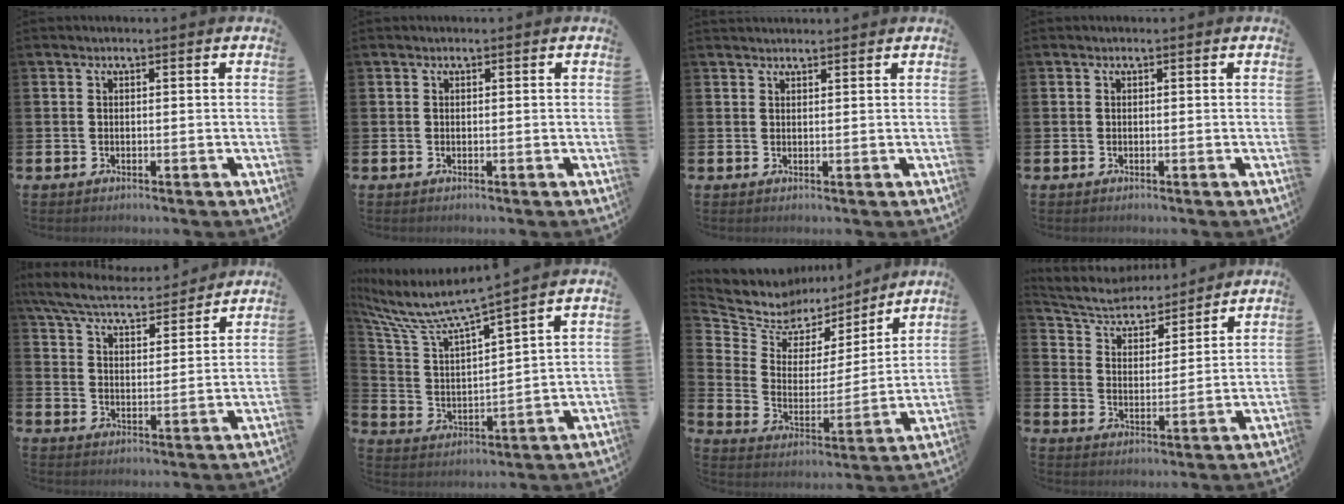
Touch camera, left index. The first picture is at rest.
{"total": 0.0}
{"total": 1.4, "force": [1.3, 0.3, 0.1], "torque": [0.011, -0.005, 0.021]}
{"total": 0.0}
{"total": 6.7, "force": [6.2, 1.4, 2.1], "torque": [-0.065, -0.037, 0.108]}
{"total": 6.7, "force": [5.9, 0.3, 3.1], "torque": [-0.092, -0.043, 0.093]}
{"total": 7.7, "force": [6.8, 3.7, 0.1], "torque": [-0.051, -0.052, 0.120]}
{"total": 6.4, "force": [6.0, 1.7, 1.3], "torque": [-0.055, -0.046, 0.101]}